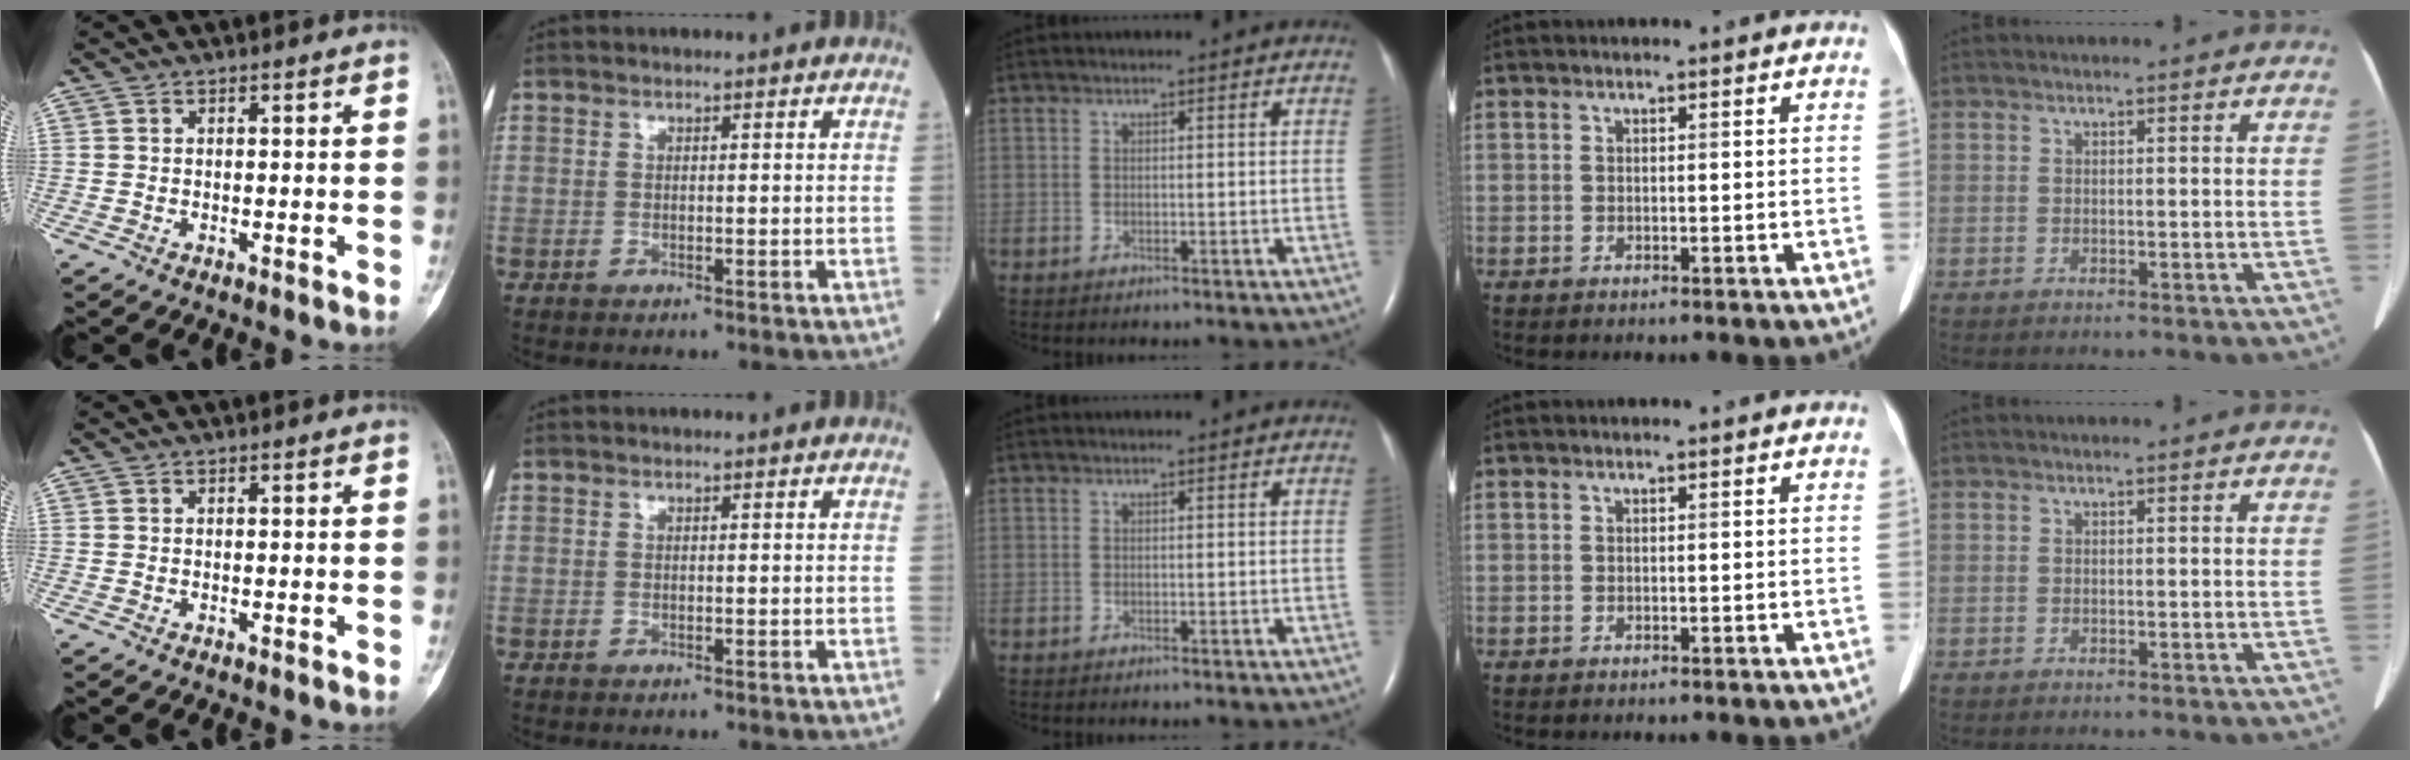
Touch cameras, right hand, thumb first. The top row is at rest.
{}